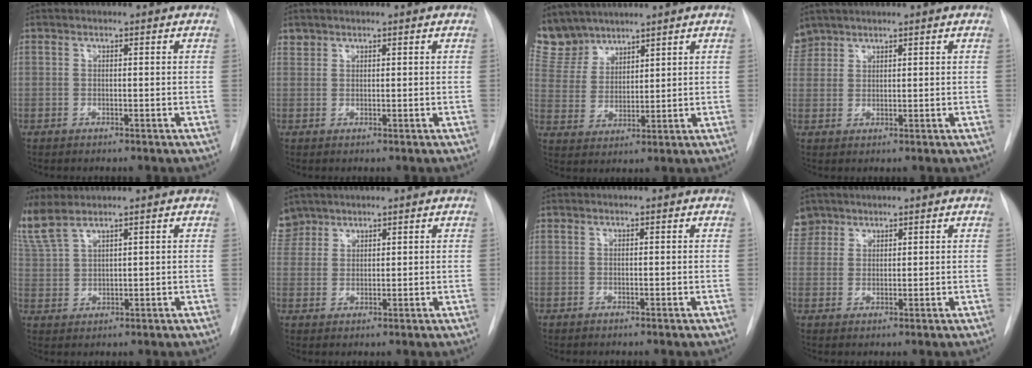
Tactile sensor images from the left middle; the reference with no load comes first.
{"total": 1.0, "force": [0.9, 0.5, -0.2], "torque": [0.007, 0.004, 0.014]}
{"total": 7.7, "force": [7.1, 2.8, 0.5], "torque": [-0.016, 0.008, 0.157]}
{"total": 3.6, "force": [3.2, 1.7, 0.0], "torque": [0.000, 0.013, 0.066]}
{"total": 8.3, "force": [6.8, 2.0, 4.2], "torque": [-0.121, 0.006, 0.150]}
{"total": 4.7, "force": [3.9, 2.6, -0.1], "torque": [0.009, 0.010, 0.080]}
{"total": 0.0}
{"total": 4.5, "force": [3.5, 2.8, -0.2], "torque": [0.012, 0.010, 0.068]}